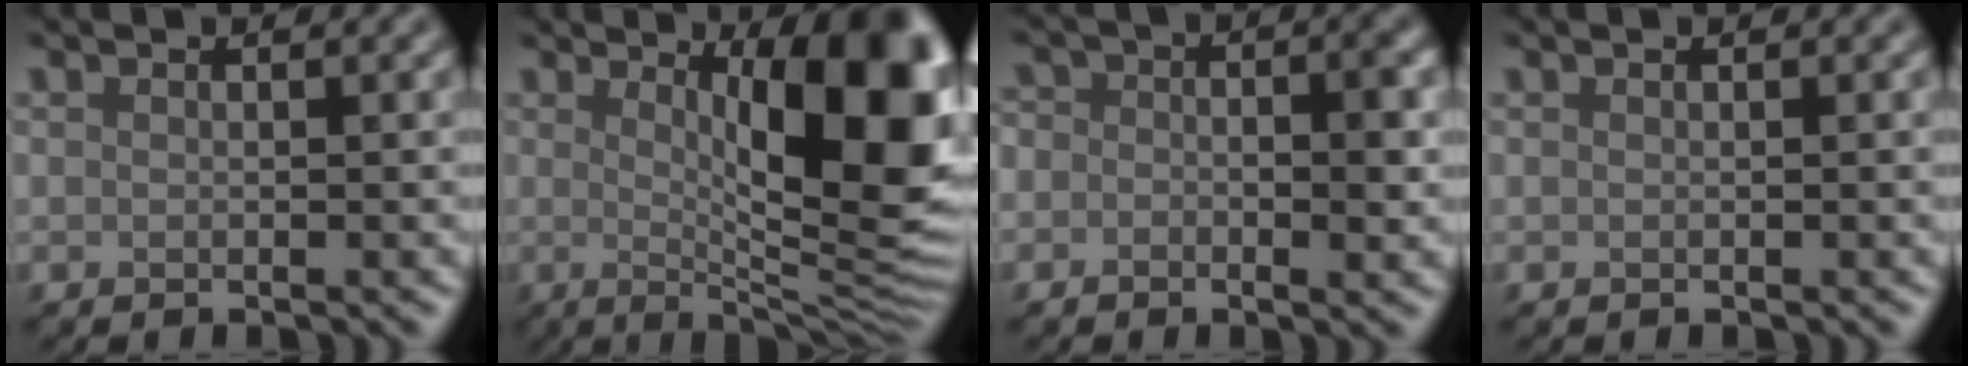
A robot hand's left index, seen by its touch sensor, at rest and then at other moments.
{"total": 13.0, "force": [2.3, 3.5, 12.3], "torque": [-0.136, -0.010, 0.035]}
{"total": 3.7, "force": [-0.4, 2.5, 2.7], "torque": [-0.019, 0.001, -0.015]}
{"total": 0.0}